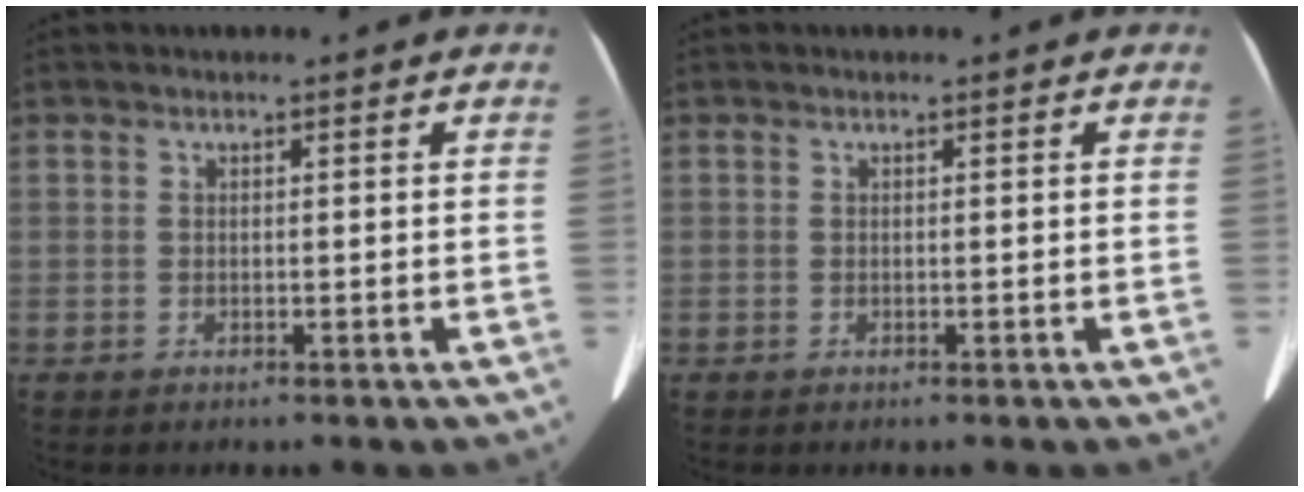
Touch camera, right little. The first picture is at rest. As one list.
[{"total": 0.0}]